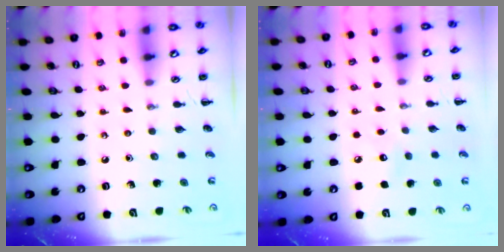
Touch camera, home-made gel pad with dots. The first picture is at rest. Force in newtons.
{"total": 3.6, "press": 3.5, "slide": 0.9}